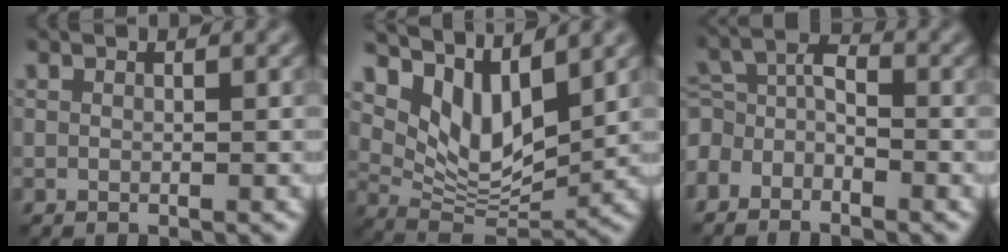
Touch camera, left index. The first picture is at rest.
{"total": 6.7, "force": [4.2, 2.9, 4.4], "torque": [-0.093, -0.012, 0.081]}
{"total": 3.2, "force": [-2.4, 1.5, 1.6], "torque": [-0.031, 0.007, -0.053]}